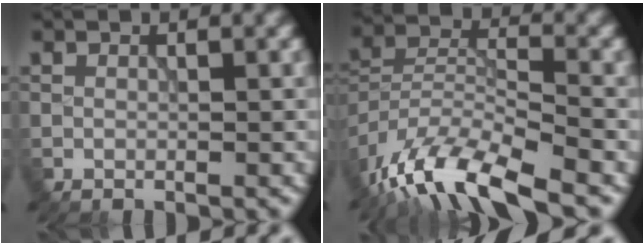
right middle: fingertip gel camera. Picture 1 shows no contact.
{"total": 11.8, "force": [-8.7, 3.4, 7.2], "torque": [-0.140, -0.005, -0.161]}